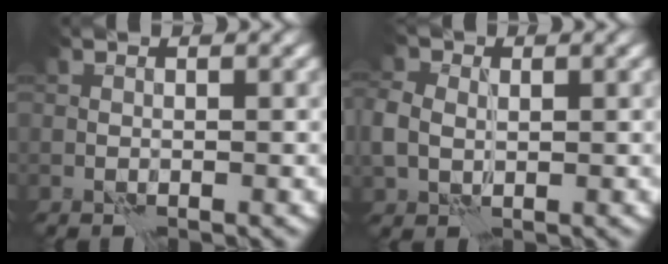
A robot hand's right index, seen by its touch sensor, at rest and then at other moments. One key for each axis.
{"total": 3.3, "fx": 0.4, "fy": 2.6, "fz": 2.0, "tx": -0.054, "ty": 0.003, "tz": 0.008}